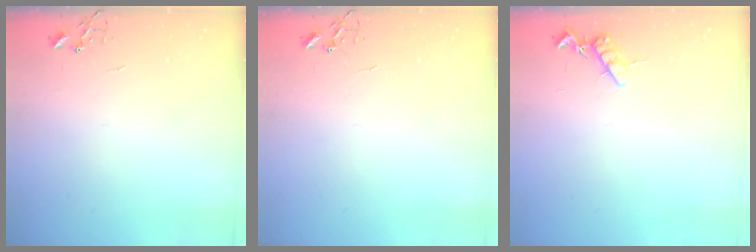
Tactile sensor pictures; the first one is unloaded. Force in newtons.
{"total": 0.0}
{"total": 9.1, "press": 9.1, "slide": 0.6}